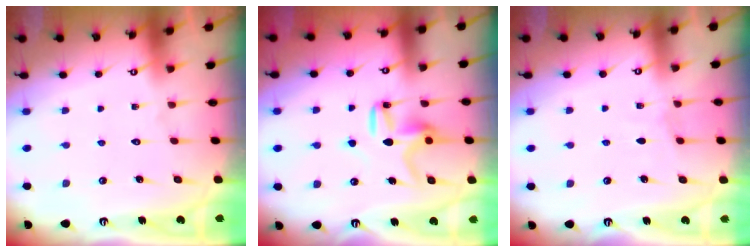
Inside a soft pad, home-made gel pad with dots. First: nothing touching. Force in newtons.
{"total": 10.2, "press": 10.2, "slide": 0.4}
{"total": 2.3, "press": 2.3, "slide": 0.3}